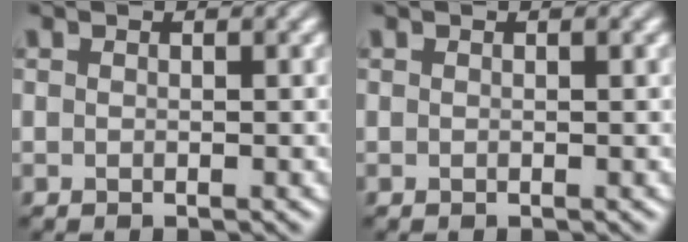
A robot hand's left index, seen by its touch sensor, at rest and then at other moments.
{"total": 0.0}